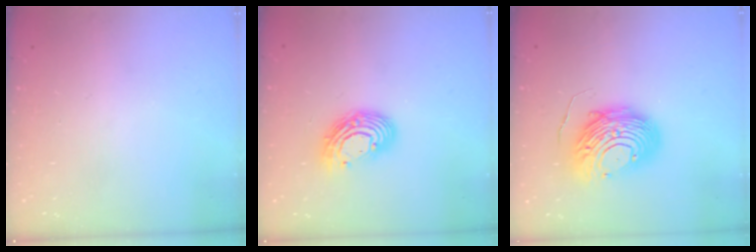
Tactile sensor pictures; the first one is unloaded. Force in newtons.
{"total": 11.9, "press": 11.9, "slide": 1.0}
{"total": 13.5, "press": 13.4, "slide": 1.0}